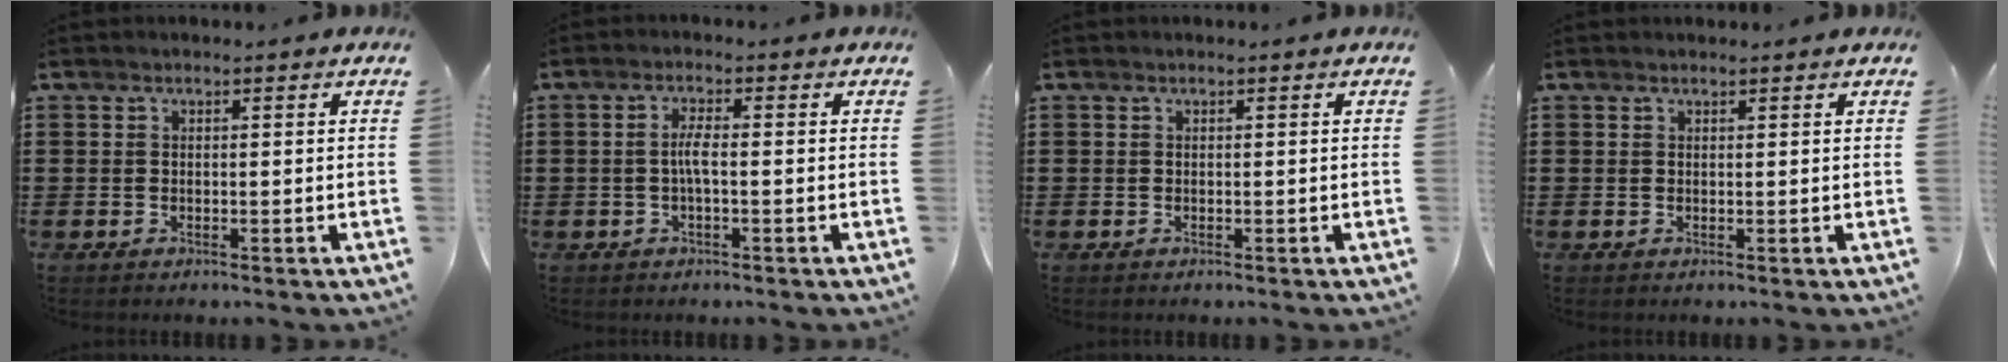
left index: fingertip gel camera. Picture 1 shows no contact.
{"total": 2.7, "force": [-0.4, 0.4, 2.7], "torque": [-0.057, -0.002, -0.010]}
{"total": 0.0}
{"total": 0.5, "force": [0.5, 0.1, 0.1], "torque": [-0.004, 0.000, 0.010]}